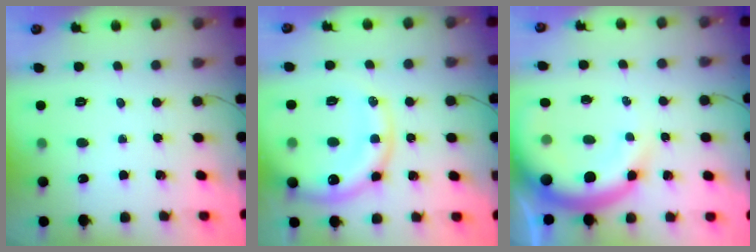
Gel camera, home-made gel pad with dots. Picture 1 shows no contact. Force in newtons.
{"total": 17.3, "press": 17.0, "slide": 3.3}
{"total": 12.5, "press": 12.2, "slide": 2.8}